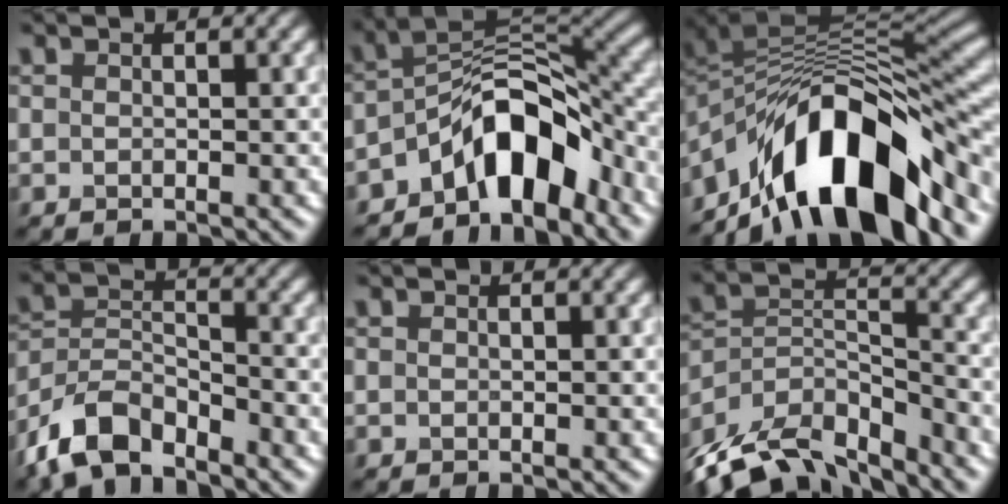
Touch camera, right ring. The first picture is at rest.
{"total": 8.2, "force": [-4.7, 3.7, 5.7], "torque": [-0.068, 0.016, -0.092]}
{"total": 13.9, "force": [-7.0, 6.1, 10.3], "torque": [-0.149, 0.023, -0.128]}
{"total": 6.4, "force": [-5.0, 2.7, 2.9], "torque": [-0.054, -0.003, -0.105]}
{"total": 0.0}
{"total": 13.2, "force": [-10.8, 5.3, 5.3], "torque": [-0.105, -0.009, -0.177]}